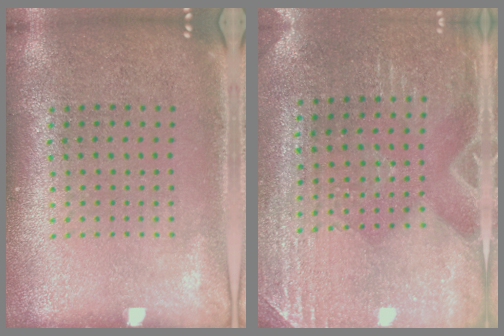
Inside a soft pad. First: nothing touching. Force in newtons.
{"total": 3.0, "press": 2.9, "slide": 0.7}